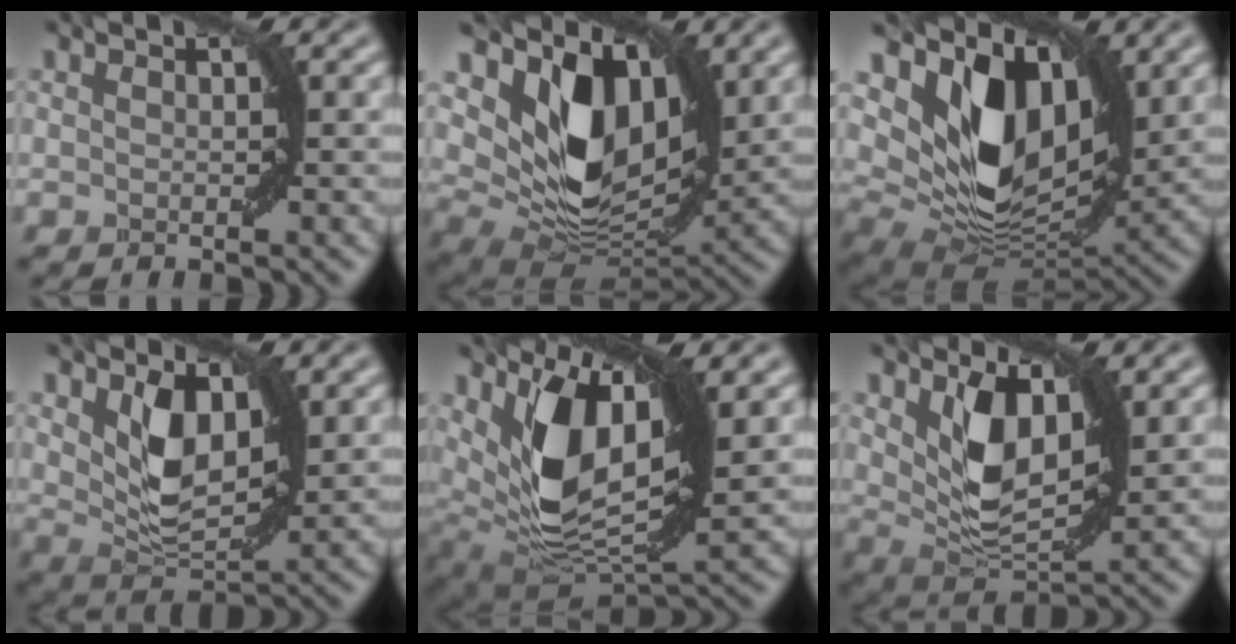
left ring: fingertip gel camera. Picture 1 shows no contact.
{"total": 10.1, "force": [4.1, 6.3, 6.7], "torque": [-0.124, -0.020, 0.084]}
{"total": 11.3, "force": [4.5, 6.9, 7.7], "torque": [-0.146, -0.014, 0.093]}
{"total": 5.0, "force": [1.6, 2.8, 3.8], "torque": [-0.080, -0.009, 0.034]}
{"total": 10.9, "force": [3.3, 5.4, 8.9], "torque": [-0.171, -0.016, 0.066]}
{"total": 5.8, "force": [2.0, 3.0, 4.5], "torque": [-0.093, -0.010, 0.042]}